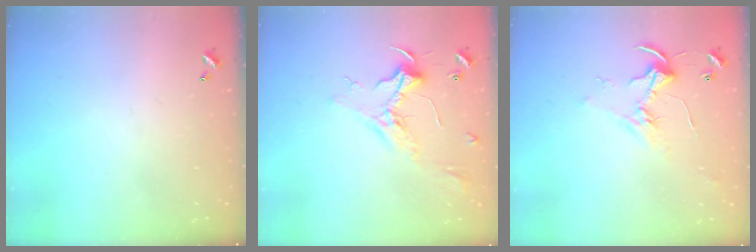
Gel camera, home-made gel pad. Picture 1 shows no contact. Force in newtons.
{"total": 2.5, "press": 2.3, "slide": 0.8}
{"total": 2.5, "press": 2.5, "slide": 0.2}